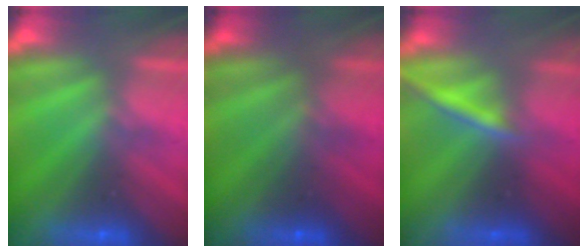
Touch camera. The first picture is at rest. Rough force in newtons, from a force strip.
{"total": 2.0}
{"total": 2.2}